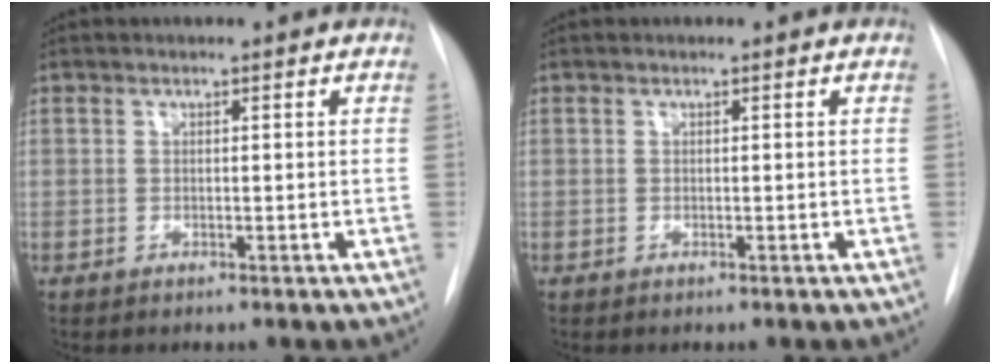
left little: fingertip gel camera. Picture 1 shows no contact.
{"total": 0.0}